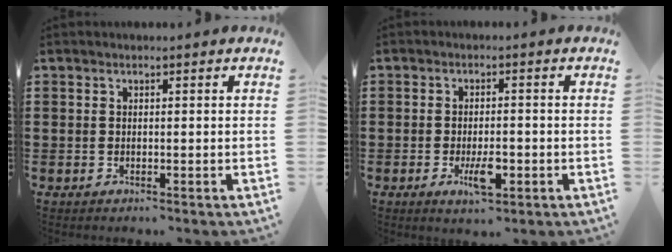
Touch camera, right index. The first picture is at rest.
{"total": 4.7, "force": [-1.6, 1.8, 4.1], "torque": [-0.072, -0.003, -0.031]}